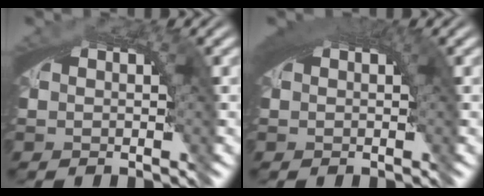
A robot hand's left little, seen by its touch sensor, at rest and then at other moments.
{"total": 2.6, "force": [1.0, 0.6, 2.3], "torque": [-0.030, 0.008, 0.016]}